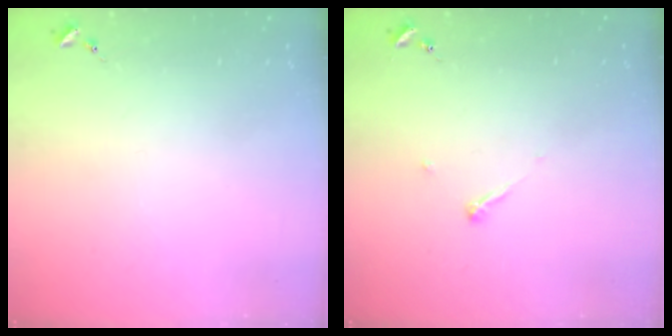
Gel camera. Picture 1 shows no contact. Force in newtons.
{"total": 3.2, "press": 3.2, "slide": 0.3}